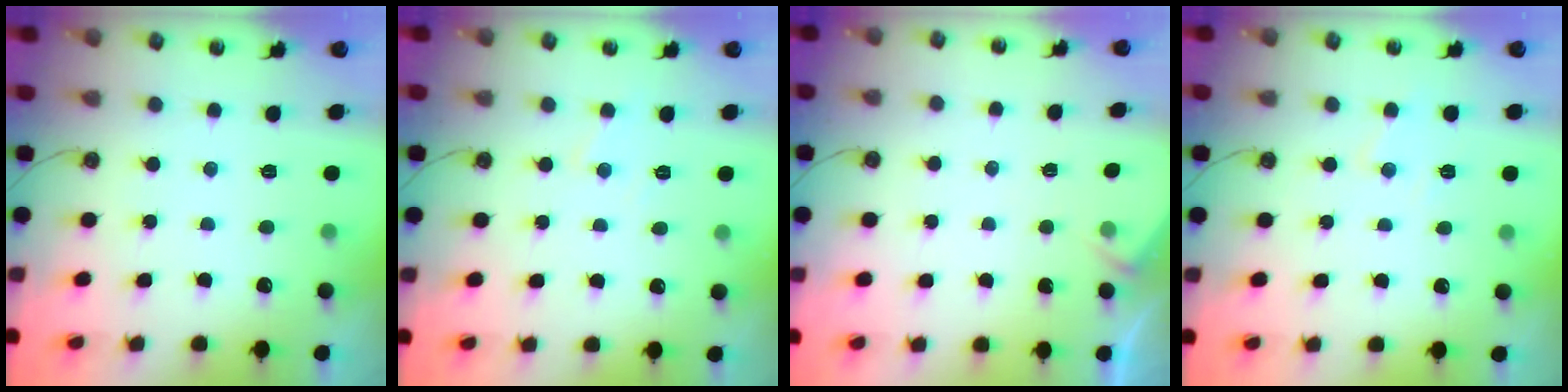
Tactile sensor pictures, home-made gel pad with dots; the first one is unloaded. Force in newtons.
{"total": 5.4, "press": 5.4, "slide": 0.9}
{"total": 4.3, "press": 4.2, "slide": 0.6}
{"total": 6.2, "press": 6.2, "slide": 0.3}